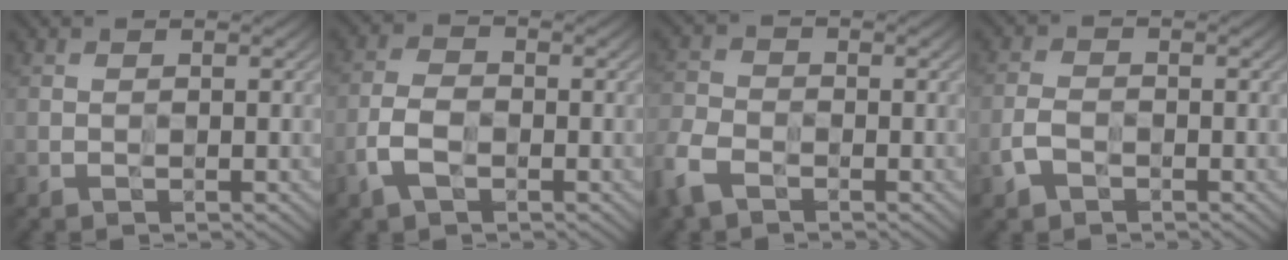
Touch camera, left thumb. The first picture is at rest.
{"total": 4.9, "force": [-2.7, 2.9, 2.9], "torque": [-0.064, -0.006, -0.058]}
{"total": 6.7, "force": [-4.6, 3.7, 3.1], "torque": [-0.076, -0.014, -0.099]}
{"total": 3.6, "force": [-2.3, 2.2, 1.7], "torque": [-0.034, -0.006, -0.049]}